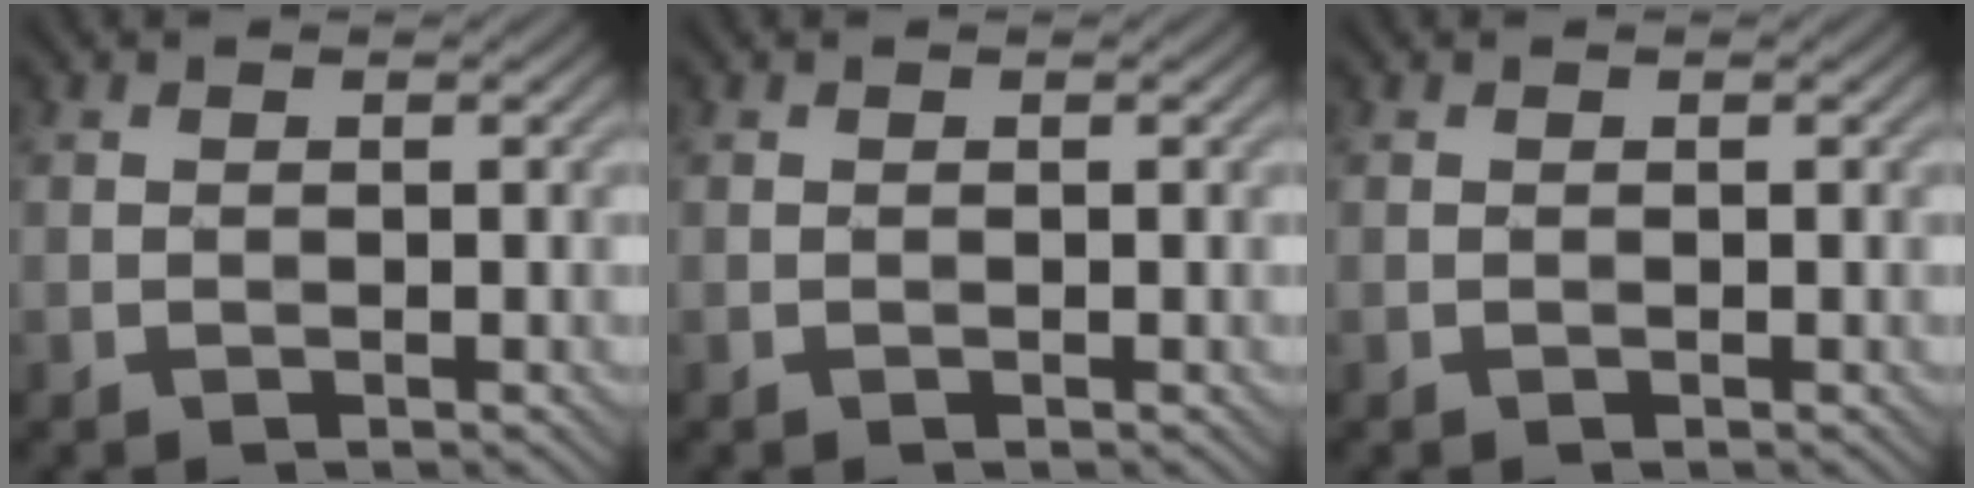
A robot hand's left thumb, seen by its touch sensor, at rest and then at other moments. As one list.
[{"total": 0.0}, {"total": 0.0}]